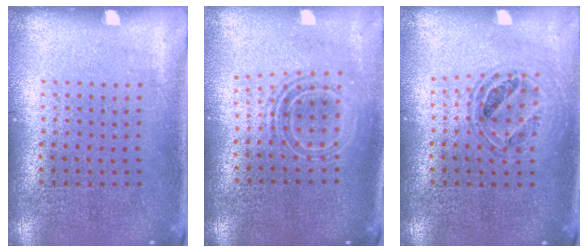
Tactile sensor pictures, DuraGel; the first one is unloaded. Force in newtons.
{"total": 1.7, "press": 1.3, "slide": 1.1}
{"total": 0.7, "press": 0.7, "slide": 0.1}